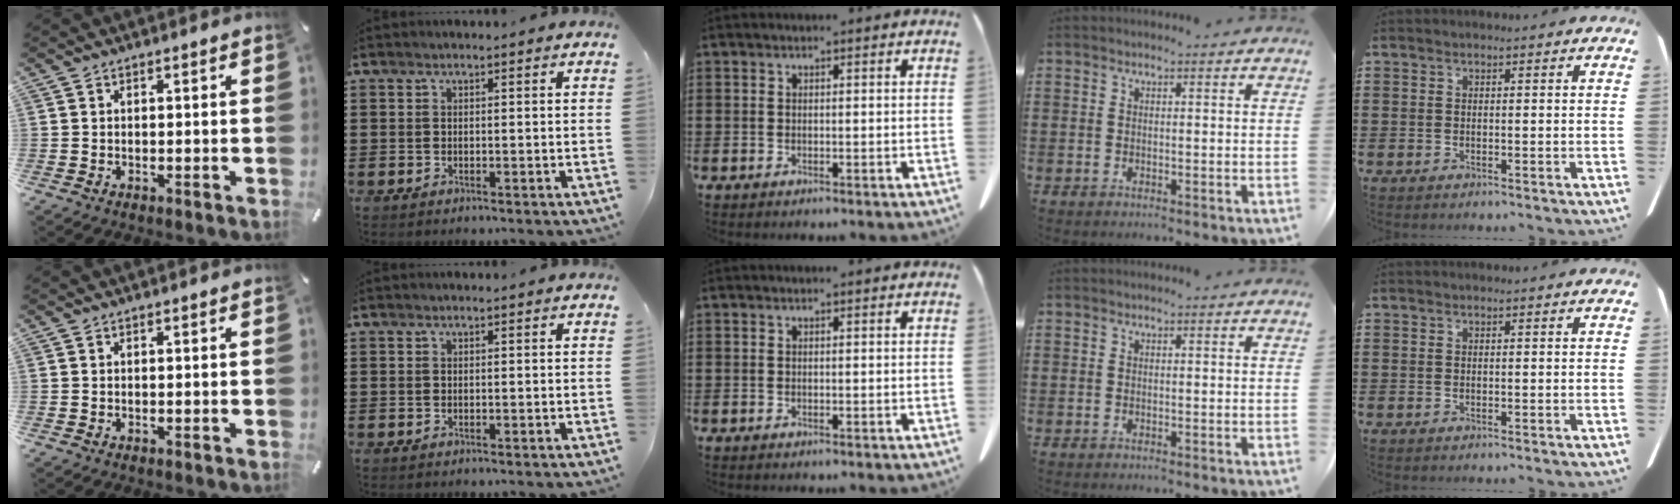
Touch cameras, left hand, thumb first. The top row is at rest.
{}